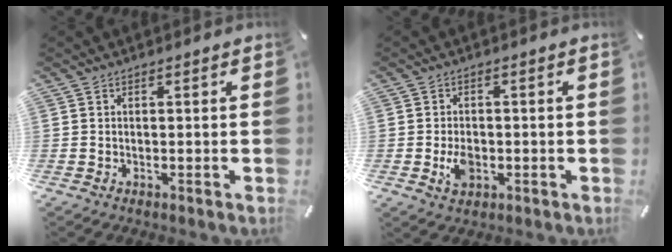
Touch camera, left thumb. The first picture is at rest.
{"total": 4.3, "force": [-0.9, 3.0, 3.0], "torque": [-0.059, -0.003, -0.018]}